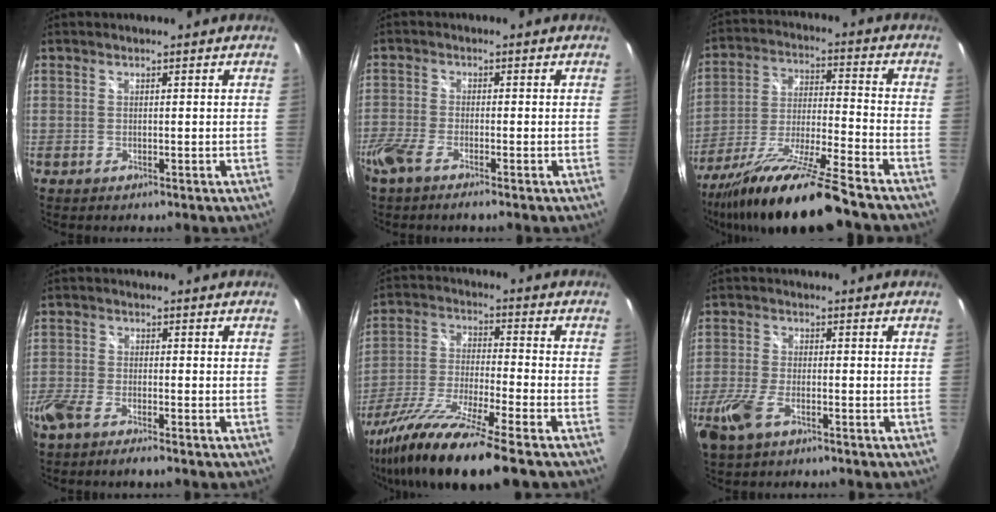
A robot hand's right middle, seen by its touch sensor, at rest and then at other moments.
{"total": 5.3, "force": [-3.9, 1.1, 3.5], "torque": [-0.092, -0.014, -0.081]}
{"total": 18.1, "force": [-14.2, 0.0, 11.2], "torque": [-0.218, -0.036, -0.251]}
{"total": 5.9, "force": [-4.6, 1.4, 3.5], "torque": [-0.092, -0.016, -0.094]}
{"total": 17.3, "force": [-12.7, 0.7, 11.7], "torque": [-0.237, -0.048, -0.232]}
{"total": 7.2, "force": [-4.1, 3.1, 5.0], "torque": [-0.127, -0.012, -0.079]}